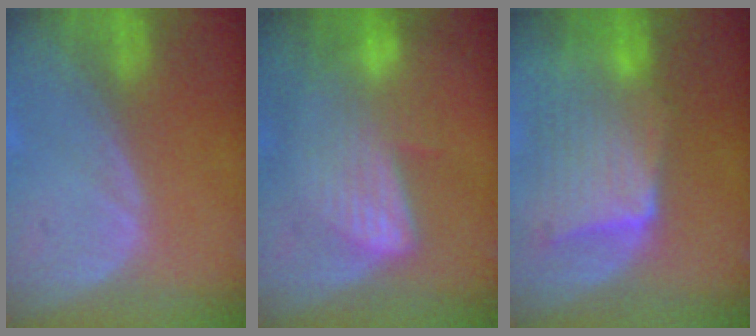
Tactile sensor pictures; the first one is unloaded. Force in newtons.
{"total": 6.7, "press": 6.3, "slide": 2.4}
{"total": 9.3, "press": 8.6, "slide": 3.4}